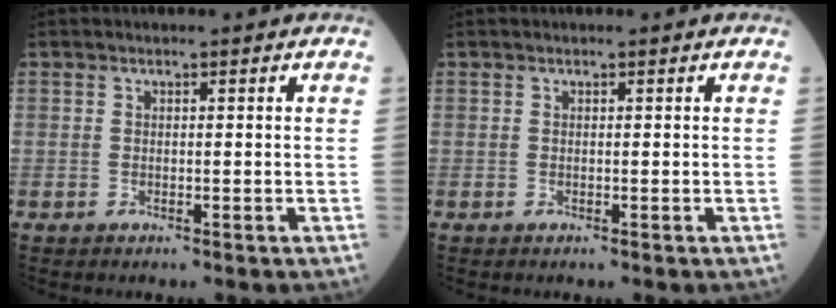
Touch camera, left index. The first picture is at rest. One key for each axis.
{"total": 0.0}